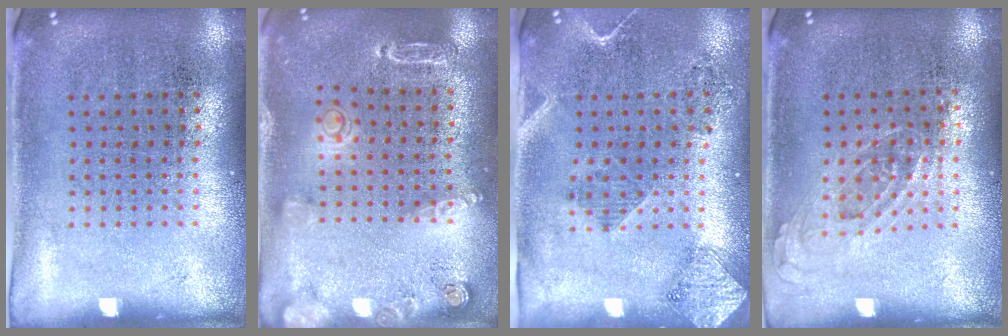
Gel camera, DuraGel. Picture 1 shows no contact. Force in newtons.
{"total": 1.6, "press": 1.6, "slide": 0.1}
{"total": 1.9, "press": 1.7, "slide": 1.0}
{"total": 0.7, "press": 0.7, "slide": 0.3}